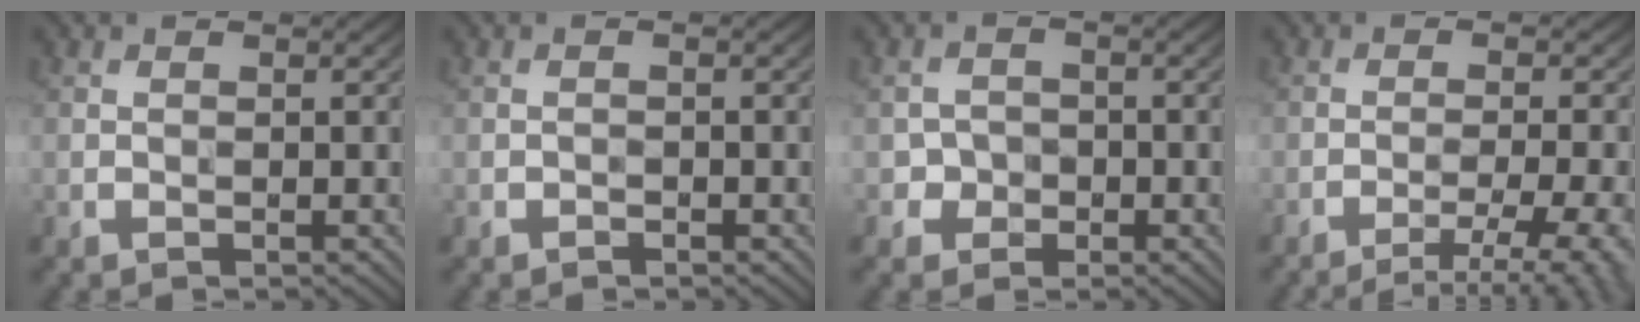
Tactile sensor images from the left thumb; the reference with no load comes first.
{"total": 0.5, "force": [-0.5, 0.1, 0.1], "torque": [-0.002, 0.004, -0.009]}
{"total": 2.2, "force": [-0.9, 2.0, 0.4], "torque": [0.002, 0.005, -0.022]}
{"total": 6.4, "force": [-4.2, 1.0, 4.7], "torque": [-0.074, 0.008, -0.057]}